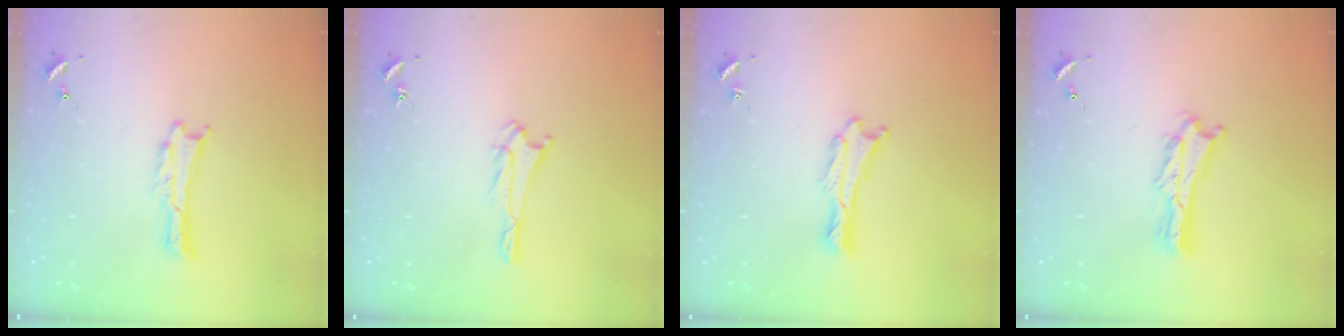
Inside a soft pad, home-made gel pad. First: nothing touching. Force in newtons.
{"total": 1.7, "press": 1.7, "slide": 0.2}
{"total": 0.8, "press": 0.7, "slide": 0.2}
{"total": 2.7, "press": 2.7, "slide": 0.3}